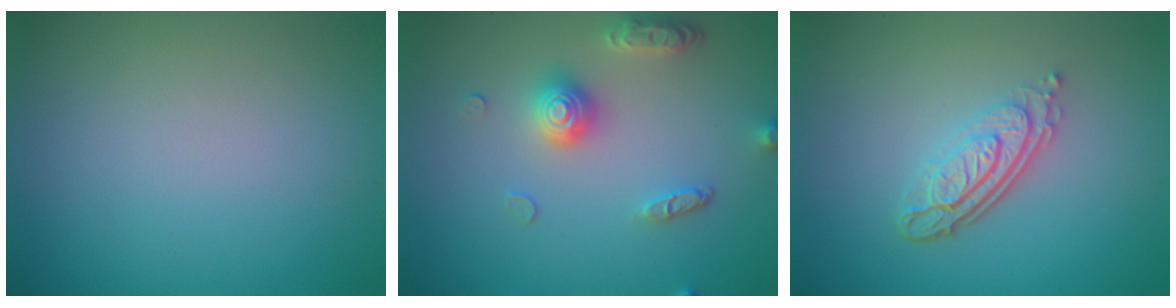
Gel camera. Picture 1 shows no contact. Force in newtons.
{"total": 3.5, "press": 3.1, "slide": 1.7}
{"total": 4.3, "press": 3.0, "slide": 3.1}